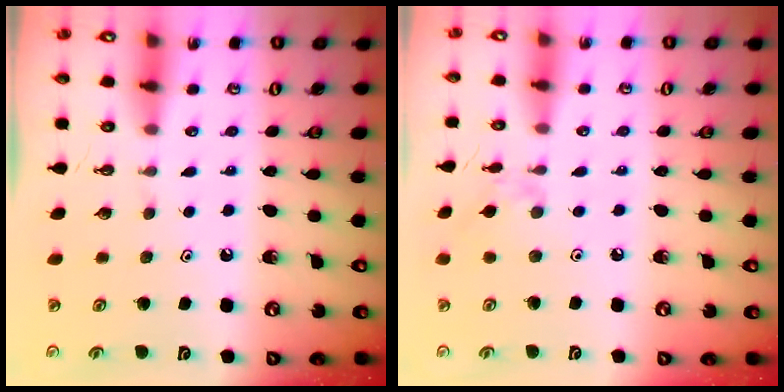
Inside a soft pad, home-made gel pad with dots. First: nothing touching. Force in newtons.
{"total": 2.4, "press": 2.4, "slide": 0.4}